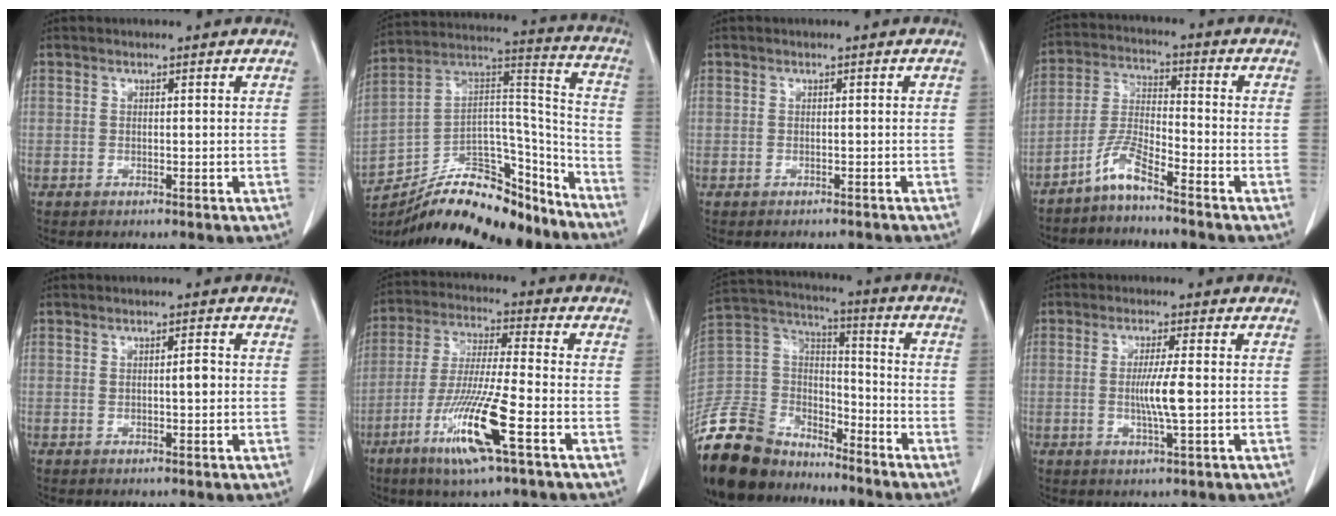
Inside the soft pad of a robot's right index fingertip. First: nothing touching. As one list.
[{"total": 23.5, "force": [-19.7, 7.8, 10.2], "torque": [-0.167, 0.041, -0.318]}, {"total": 2.3, "force": [-2.0, 1.3, 0.0], "torque": [0.001, 0.004, -0.030]}, {"total": 5.8, "force": [-4.7, 0.1, 3.4], "torque": [-0.081, -0.011, -0.099]}, {"total": 2.1, "force": [0.2, 0.5, 2.0], "torque": [-0.033, 0.001, 0.005]}, {"total": 13.2, "force": [-5.9, 0.1, 11.8], "torque": [-0.240, -0.025, -0.111]}, {"total": 19.8, "force": [-16.6, 8.8, 6.2], "torque": [-0.150, 0.026, -0.303]}, {"total": 5.0, "force": [-0.4, -0.3, 5.0], "torque": [-0.095, -0.010, -0.008]}]